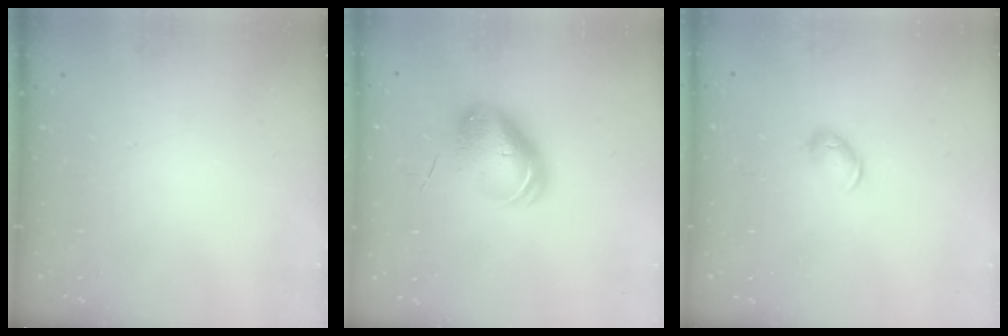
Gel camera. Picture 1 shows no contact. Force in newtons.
{"total": 9.3, "press": 9.1, "slide": 2.0}
{"total": 8.1, "press": 8.0, "slide": 1.0}